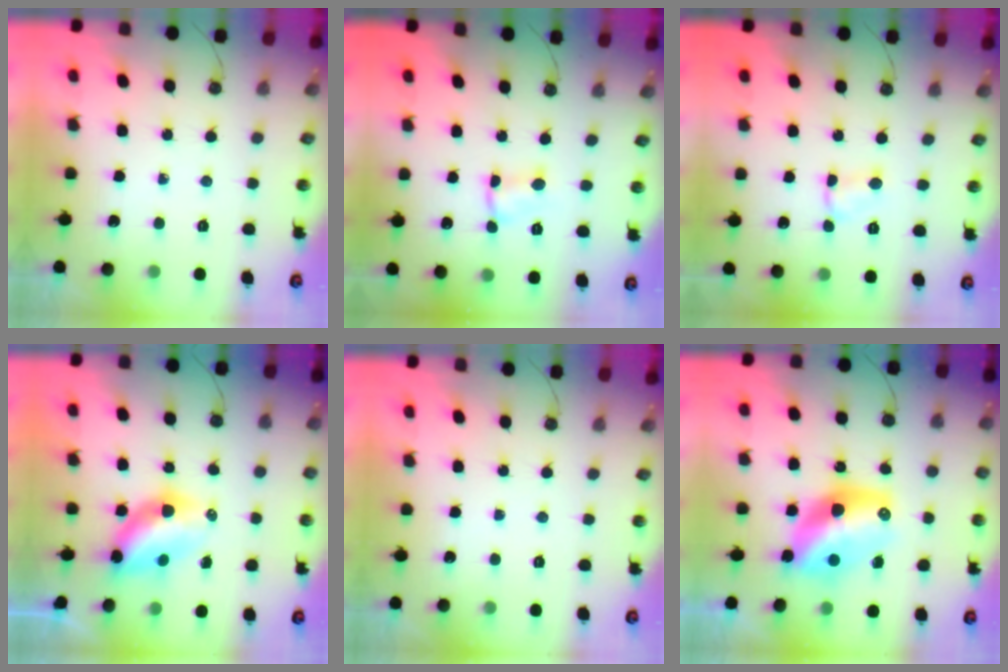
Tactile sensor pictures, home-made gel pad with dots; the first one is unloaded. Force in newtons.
{"total": 1.6, "press": 1.6, "slide": 0.3}
{"total": 3.3, "press": 3.3, "slide": 0.5}
{"total": 6.7, "press": 6.7, "slide": 0.7}
{"total": 0.0}
{"total": 13.2, "press": 13.2, "slide": 1.0}